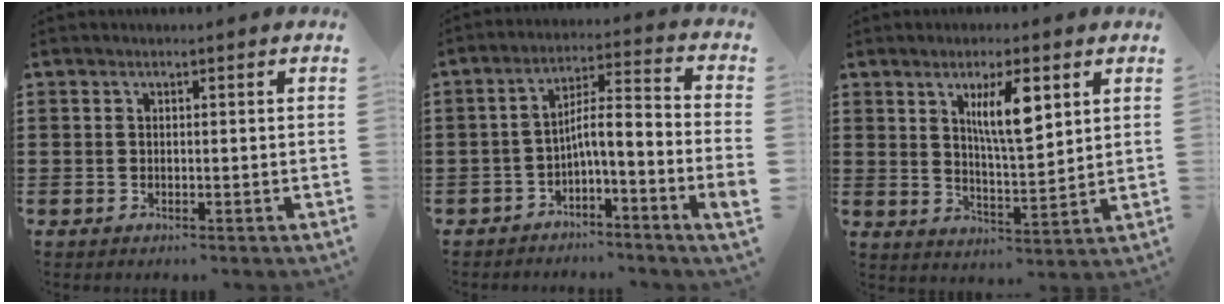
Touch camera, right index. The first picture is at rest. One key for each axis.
{"total": 4.7, "fx": -3.2, "fy": -0.5, "fz": 3.3, "tx": -0.069, "ty": -0.016, "tz": -0.073}
{"total": 7.9, "fx": 3.5, "fy": 2.3, "fz": 6.7, "tx": -0.123, "ty": 0.002, "tz": 0.055}